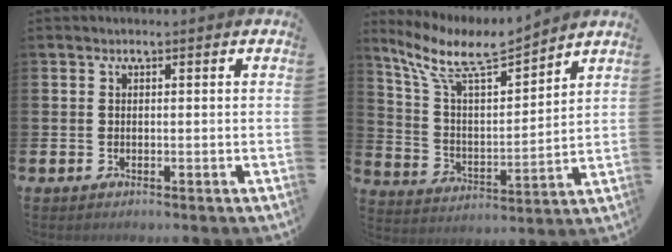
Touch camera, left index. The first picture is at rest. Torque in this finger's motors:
{"motor_torque": [0.88, -1.00, 0.34, 0.16]}